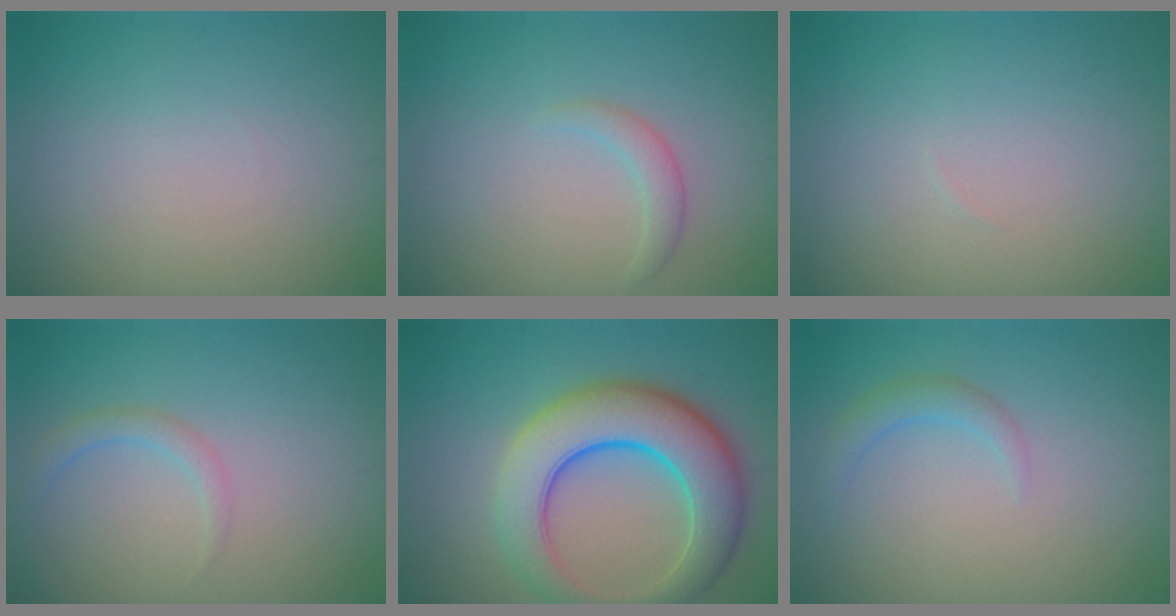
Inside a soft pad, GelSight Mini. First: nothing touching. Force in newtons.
{"total": 1.4, "press": 1.4, "slide": 0.2}
{"total": 0.0}
{"total": 1.6, "press": 1.6, "slide": 0.1}
{"total": 8.9, "press": 8.9, "slide": 0.2}
{"total": 1.7, "press": 1.7, "slide": 0.2}